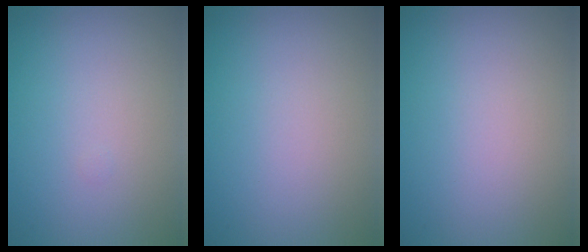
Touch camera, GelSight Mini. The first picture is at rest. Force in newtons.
{"total": 0.0}
{"total": 0.0}